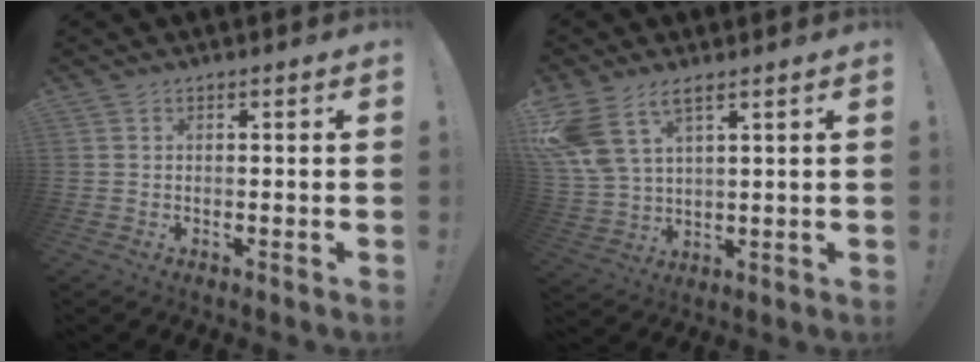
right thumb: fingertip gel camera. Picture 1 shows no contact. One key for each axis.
{"total": 9.7, "fx": 6.2, "fy": 4.5, "fz": 5.9, "tx": -0.126, "ty": -0.023, "tz": 0.124}